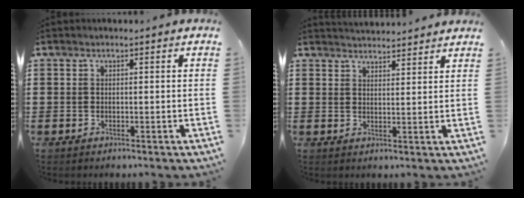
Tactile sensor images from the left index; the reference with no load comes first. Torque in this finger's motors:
{"motor_torque": [-0.10, 0.13, -0.03, -0.01]}